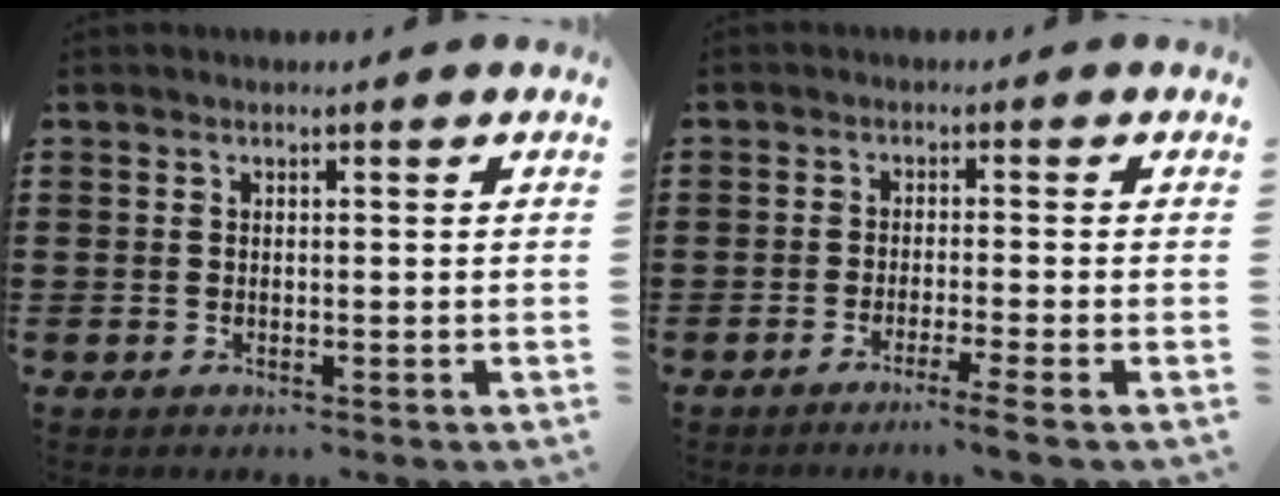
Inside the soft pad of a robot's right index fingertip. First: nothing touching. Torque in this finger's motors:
{"motor_torque": [0.52, 1.06, 0.01, 0.02]}